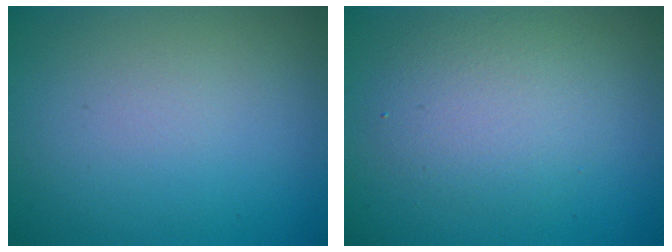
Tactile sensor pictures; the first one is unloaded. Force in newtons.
{"total": 3.6, "press": 3.5, "slide": 0.3}